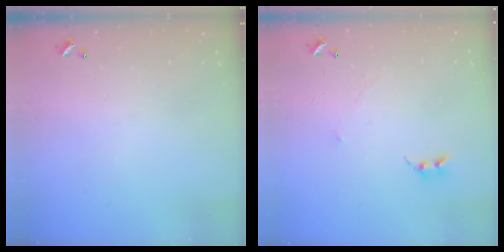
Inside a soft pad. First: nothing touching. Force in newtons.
{"total": 0.9, "press": 0.8, "slide": 0.5}